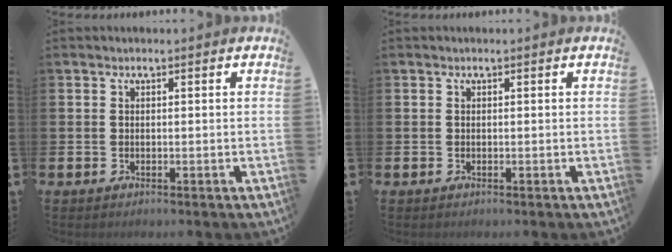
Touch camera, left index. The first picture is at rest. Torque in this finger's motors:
{"motor_torque": [0.00, 0.00, 0.00, 0.00]}